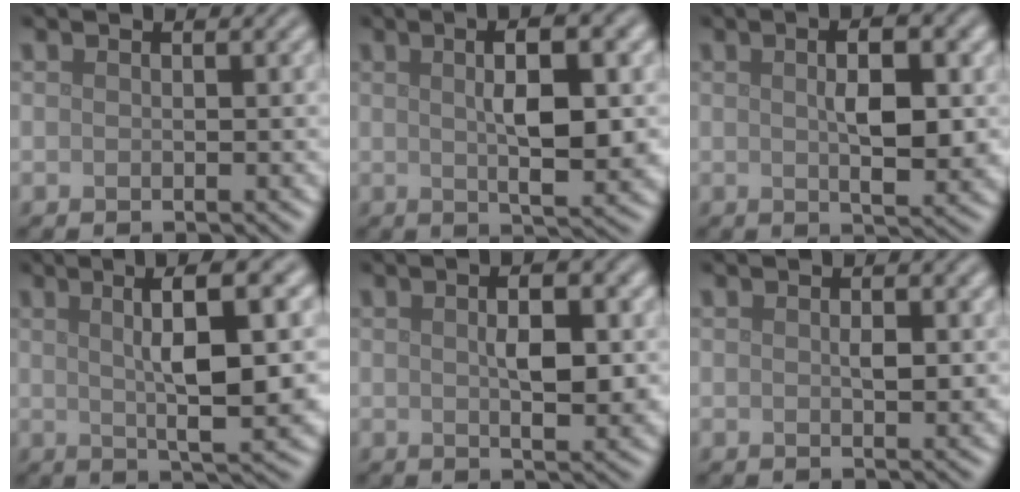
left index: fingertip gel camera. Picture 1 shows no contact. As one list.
[{"total": 6.7, "force": [1.1, 1.8, 6.4], "torque": [-0.094, 0.006, 0.017]}, {"total": 5.2, "force": [0.7, 1.6, 4.9], "torque": [-0.077, 0.003, 0.012]}, {"total": 8.8, "force": [1.7, 2.0, 8.4], "torque": [-0.113, 0.014, 0.025]}, {"total": 4.4, "force": [0.6, 1.4, 4.1], "torque": [-0.069, 0.002, 0.010]}, {"total": 1.7, "force": [0.3, 0.6, 1.6], "torque": [-0.024, -0.001, 0.005]}]